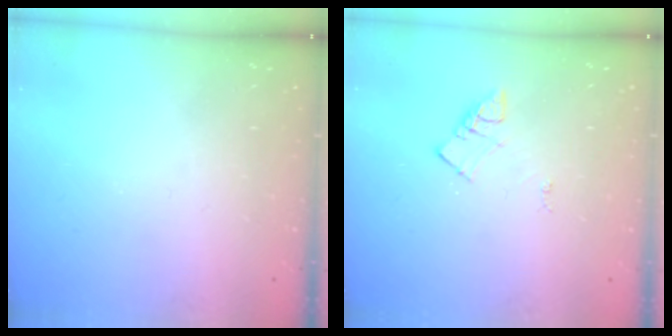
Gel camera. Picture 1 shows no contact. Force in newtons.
{"total": 4.5, "press": 4.5, "slide": 0.5}